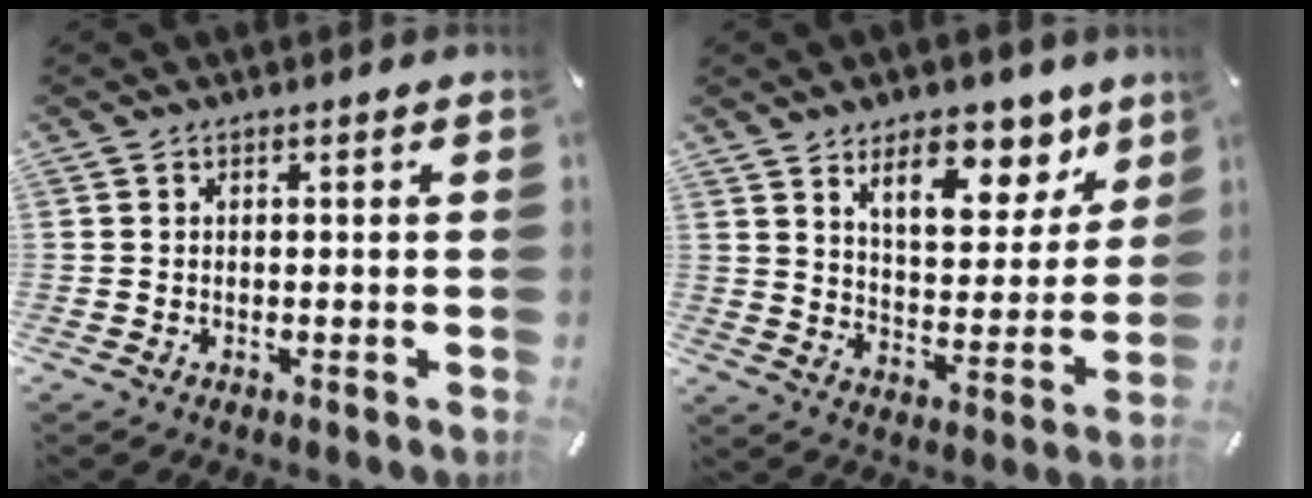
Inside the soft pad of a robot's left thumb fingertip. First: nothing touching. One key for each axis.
{"total": 14.4, "fx": 9.9, "fy": 7.1, "fz": 7.7, "tx": -0.100, "ty": -0.065, "tz": 0.168}